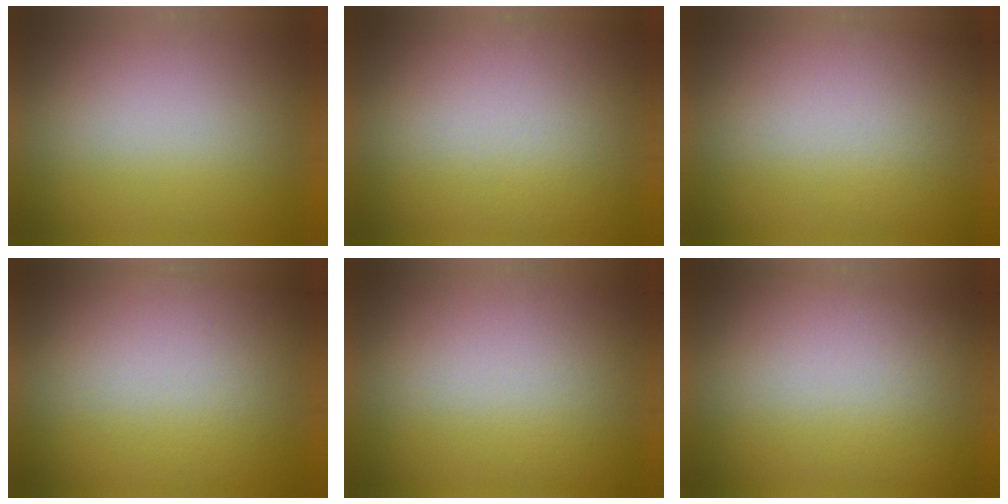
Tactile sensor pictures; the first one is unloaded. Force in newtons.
{"total": 3.6}
{"total": 2.4}
{"total": 3.7}
{"total": 2.6}
{"total": 3.1}